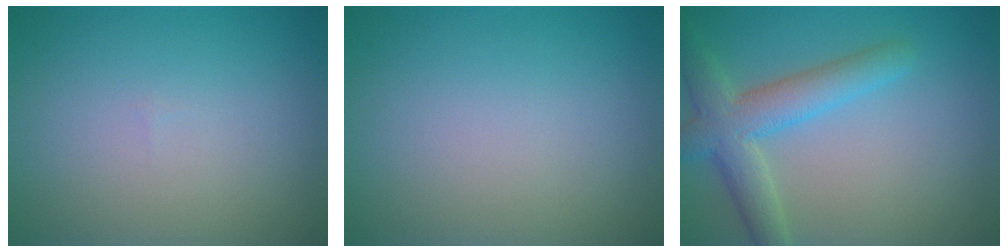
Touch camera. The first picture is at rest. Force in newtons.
{"total": 0.0}
{"total": 4.8, "press": 4.8, "slide": 0.3}